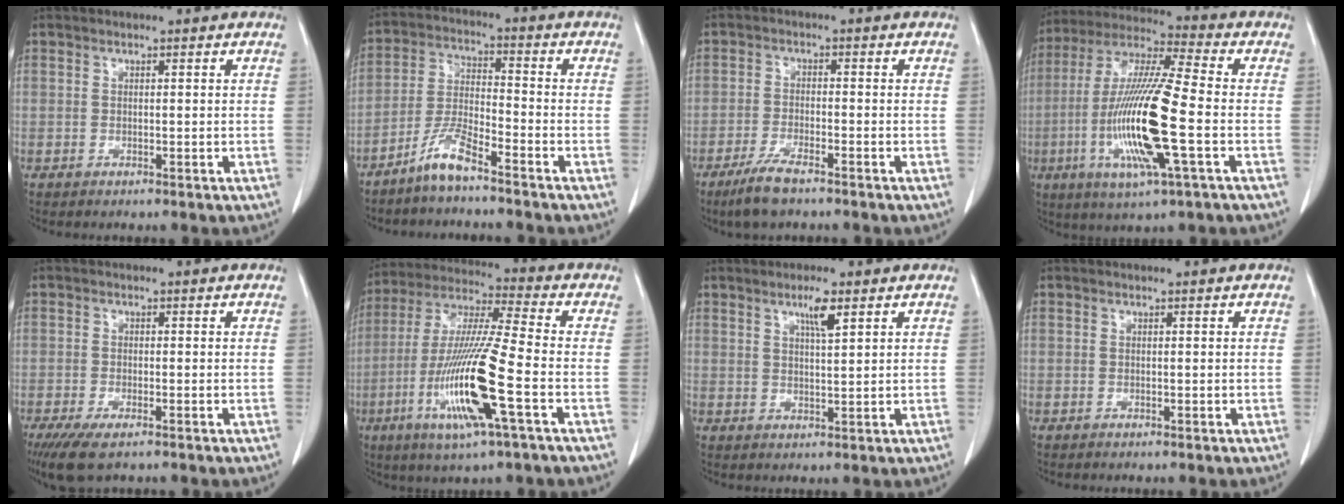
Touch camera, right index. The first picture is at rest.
{"total": 6.6, "force": [-5.1, 0.6, 4.1], "torque": [-0.094, -0.012, -0.104]}
{"total": 5.2, "force": [-3.8, 0.8, 3.4], "torque": [-0.079, -0.012, -0.068]}
{"total": 17.8, "force": [-4.0, 1.1, 17.3], "torque": [-0.358, -0.016, -0.079]}
{"total": 5.7, "force": [-3.8, 1.5, 3.9], "torque": [-0.071, -0.017, -0.059]}
{"total": 16.7, "force": [-5.4, 0.3, 15.9], "torque": [-0.326, -0.019, -0.104]}
{"total": 3.5, "force": [2.0, 0.1, 2.9], "torque": [-0.053, -0.003, 0.036]}
{"total": 0.0}